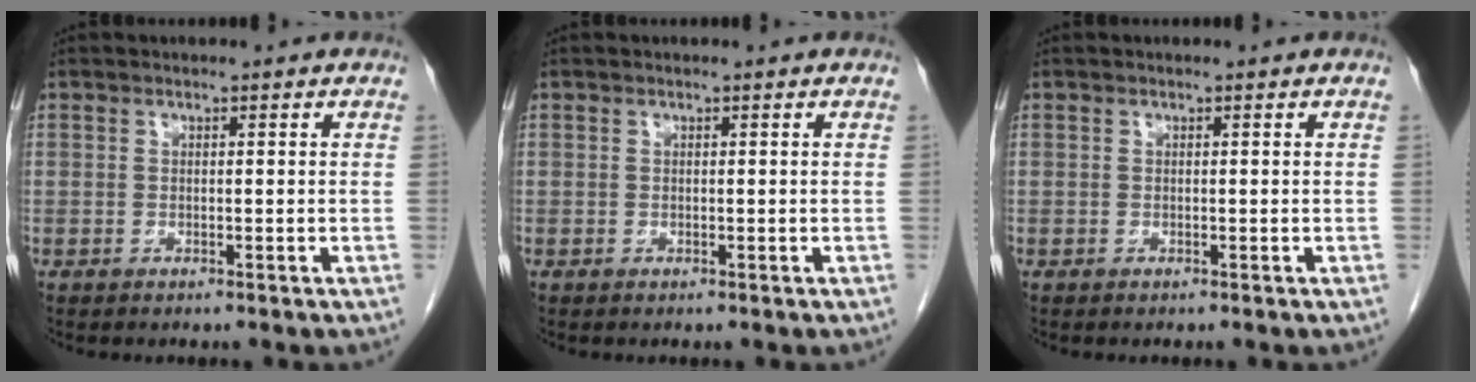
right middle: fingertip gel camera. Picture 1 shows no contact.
{"total": 0.0}
{"total": 0.0}